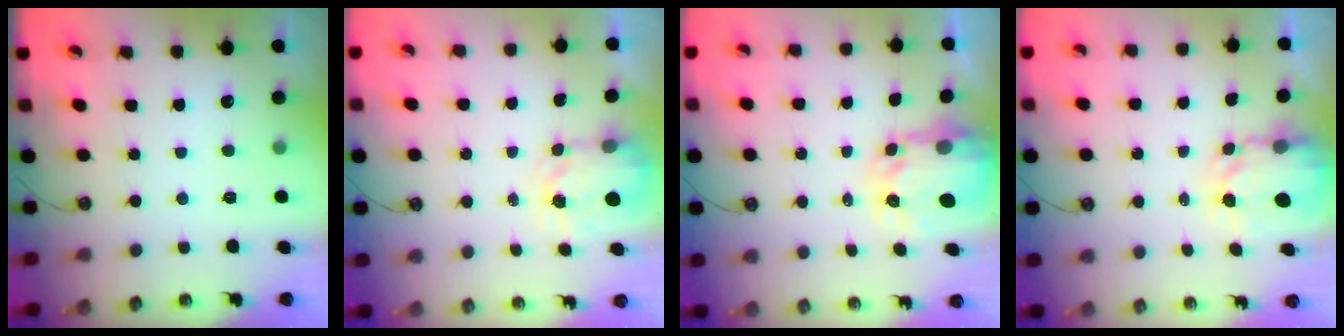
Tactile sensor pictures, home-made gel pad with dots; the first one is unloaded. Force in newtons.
{"total": 3.8, "press": 3.7, "slide": 0.5}
{"total": 5.0, "press": 5.0, "slide": 0.4}
{"total": 3.9, "press": 3.9, "slide": 0.2}